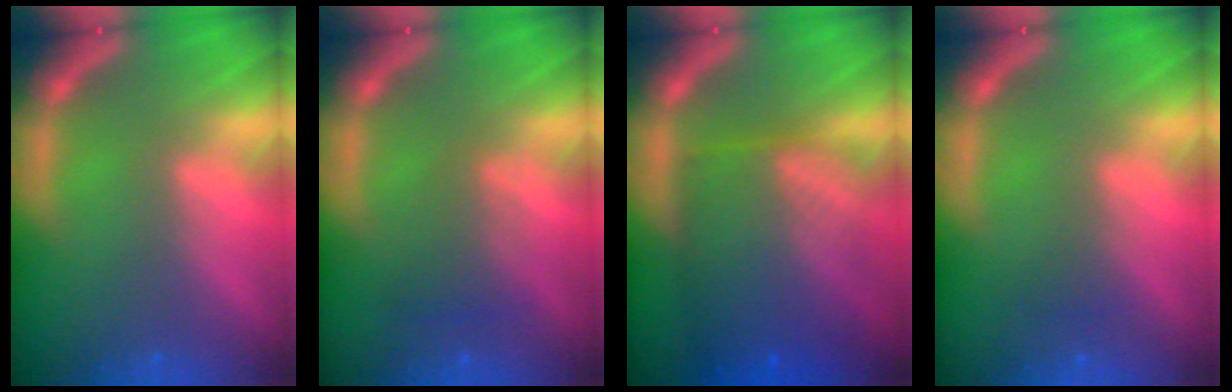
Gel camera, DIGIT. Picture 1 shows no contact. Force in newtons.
{"total": 2.5}
{"total": 9.5}
{"total": 1.0}